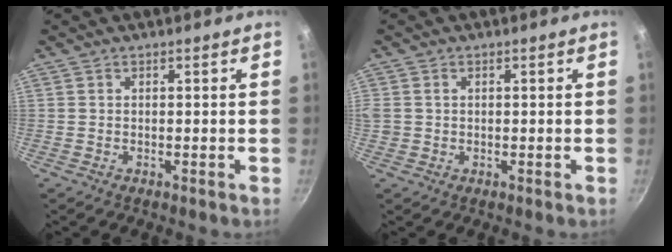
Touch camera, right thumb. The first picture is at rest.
{"total": 1.7, "force": [0.2, 1.5, 0.6], "torque": [-0.010, 0.004, 0.004]}